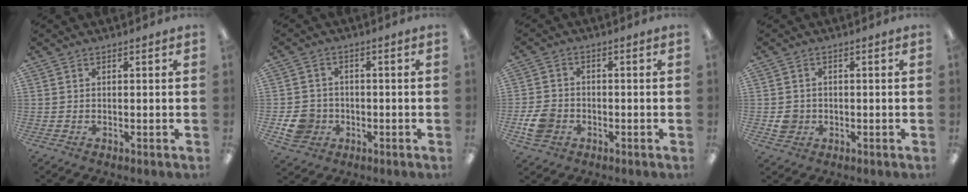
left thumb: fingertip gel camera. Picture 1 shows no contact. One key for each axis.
{"total": 6.9, "fx": -2.1, "fy": 6.1, "fz": 2.7, "tx": -0.049, "ty": 0.010, "tz": -0.036}
{"total": 6.7, "fx": -2.3, "fy": 5.1, "fz": 3.6, "tx": -0.073, "ty": 0.008, "tz": -0.044}
{"total": 3.5, "fx": -0.5, "fy": 3.3, "fz": 1.2, "tx": -0.013, "ty": 0.003, "tz": -0.010}